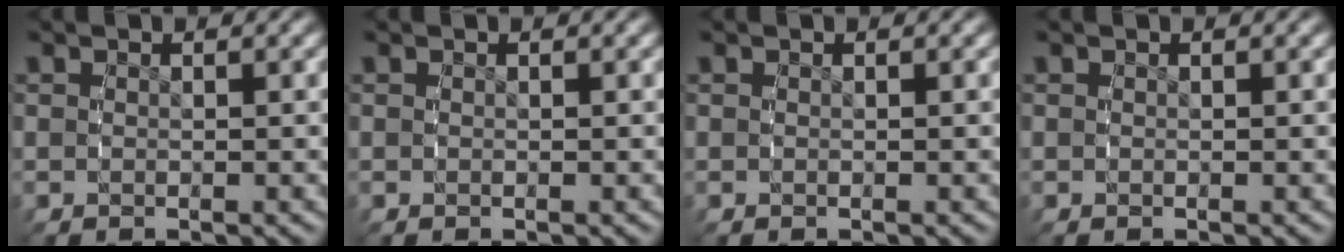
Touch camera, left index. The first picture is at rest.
{"total": 0.0}
{"total": 0.0}
{"total": 0.0}